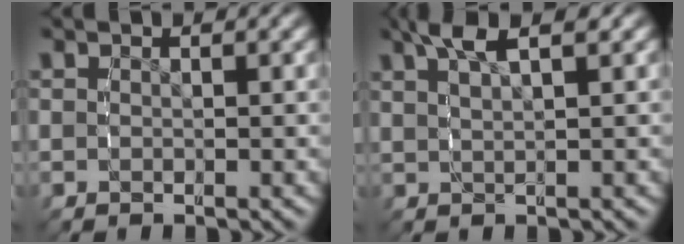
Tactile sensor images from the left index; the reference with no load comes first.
{"total": 3.4, "force": [2.5, 0.0, 2.3], "torque": [-0.036, 0.016, 0.044]}